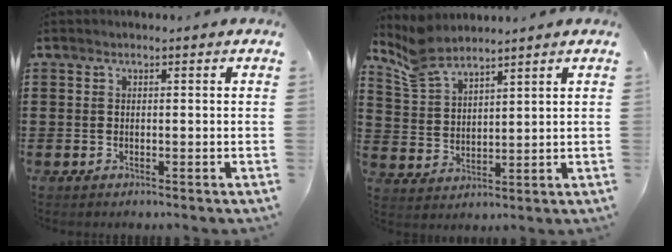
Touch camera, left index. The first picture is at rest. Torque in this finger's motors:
{"motor_torque": [-0.01, -0.07, 0.18, 0.02]}